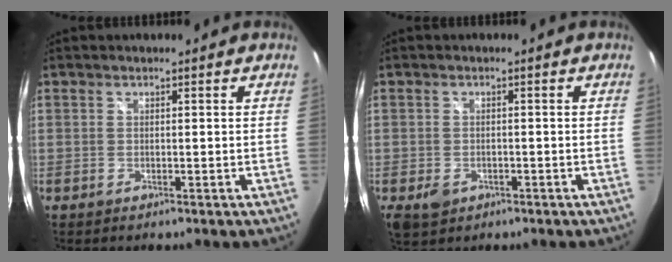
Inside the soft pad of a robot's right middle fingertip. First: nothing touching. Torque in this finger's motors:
{"motor_torque": [0.59, -0.66, 0.00, 0.04]}